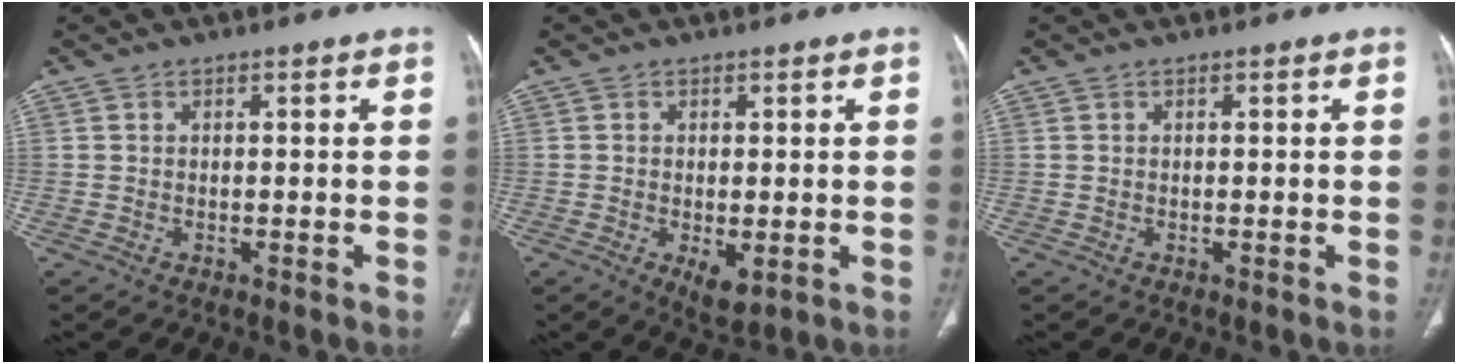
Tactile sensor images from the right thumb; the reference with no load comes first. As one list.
[{"total": 4.2, "force": [-1.0, 2.0, 3.5], "torque": [-0.055, -0.012, -0.008]}, {"total": 0.0}]